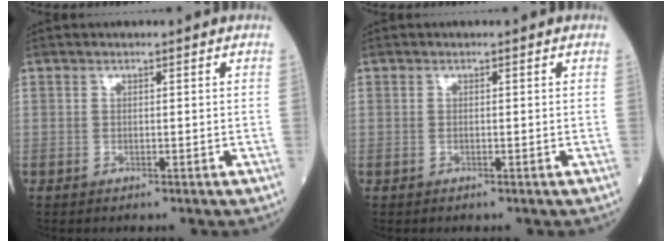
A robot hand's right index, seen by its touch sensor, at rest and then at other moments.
{"total": 0.0}